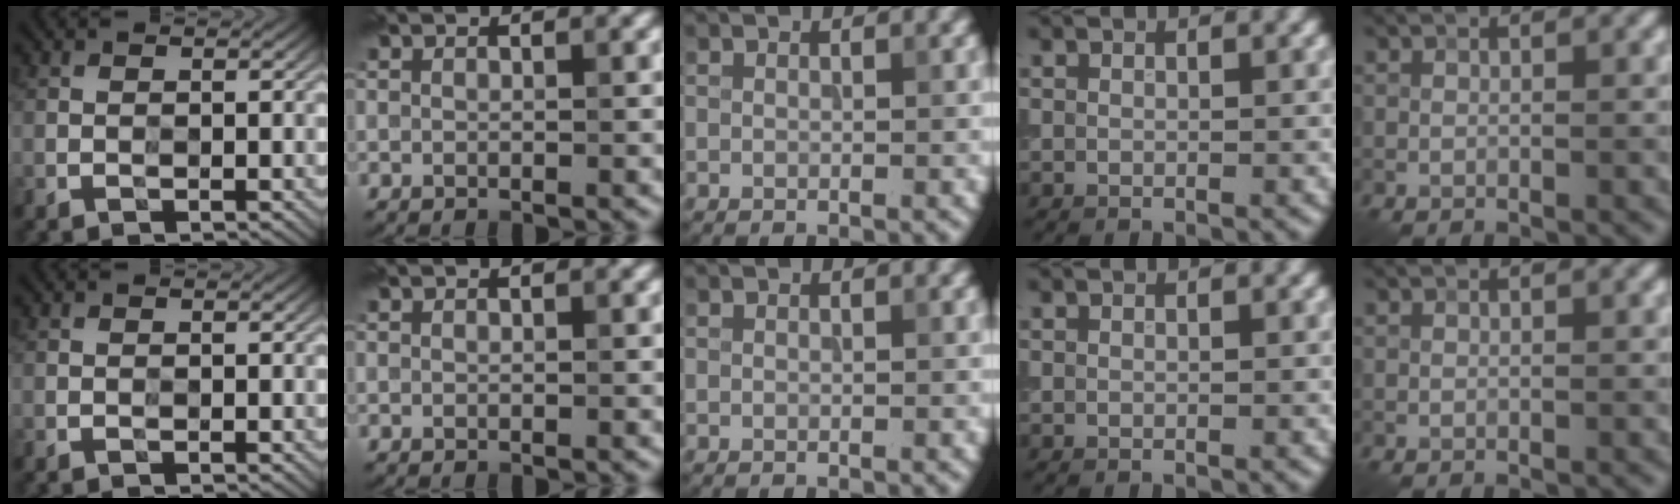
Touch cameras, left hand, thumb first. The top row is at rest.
{}